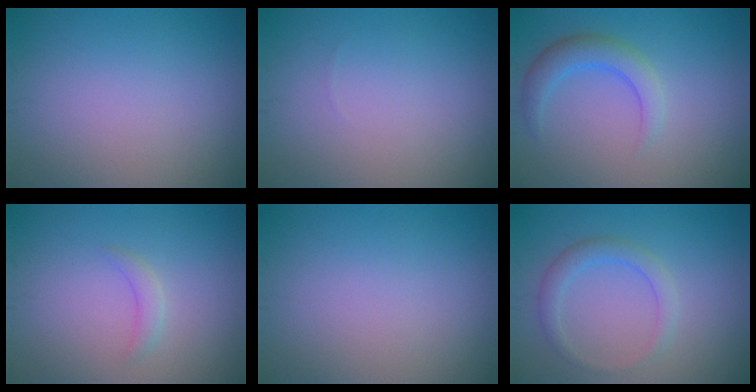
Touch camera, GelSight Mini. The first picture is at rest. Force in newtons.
{"total": 0.0}
{"total": 3.0, "press": 3.0, "slide": 0.2}
{"total": 1.2, "press": 1.2, "slide": 0.0}
{"total": 0.0}
{"total": 2.2, "press": 2.2, "slide": 0.1}